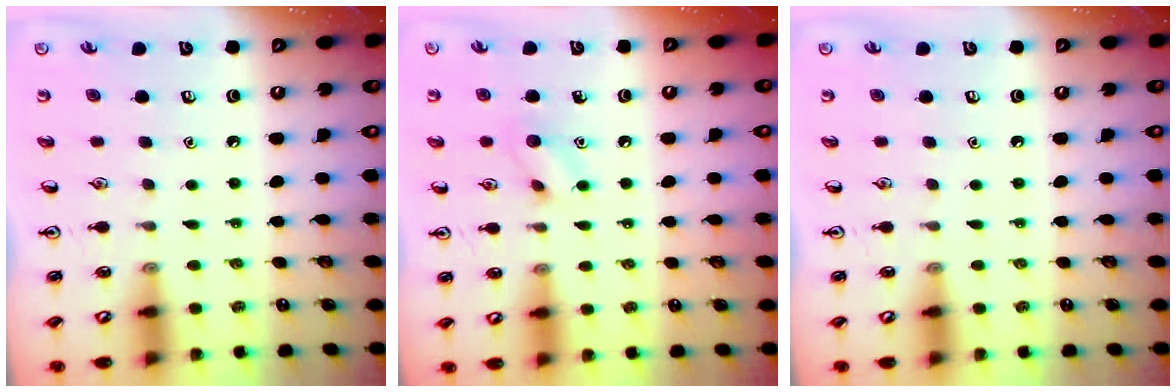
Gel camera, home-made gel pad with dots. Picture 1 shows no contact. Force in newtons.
{"total": 6.9, "press": 6.8, "slide": 1.3}
{"total": 0.0}